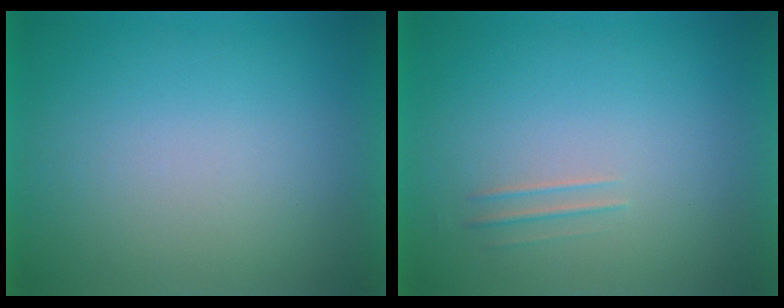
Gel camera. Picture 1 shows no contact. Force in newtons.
{"total": 1.7}